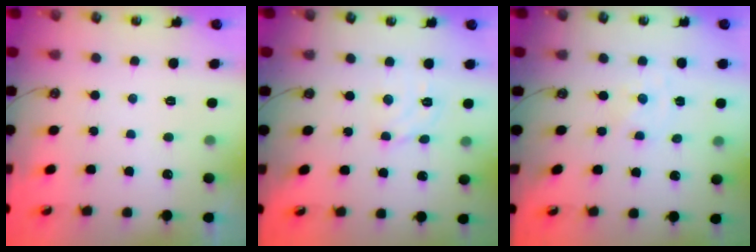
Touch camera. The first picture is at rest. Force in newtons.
{"total": 5.2, "press": 5.1, "slide": 0.5}
{"total": 0.0}